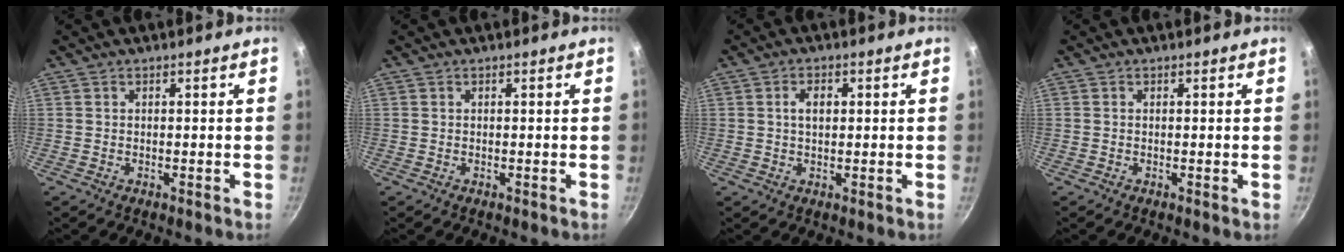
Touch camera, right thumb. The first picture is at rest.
{"total": 0.0}
{"total": 3.3, "force": [0.7, 2.0, 2.5], "torque": [-0.034, 0.006, 0.010]}
{"total": 0.0}